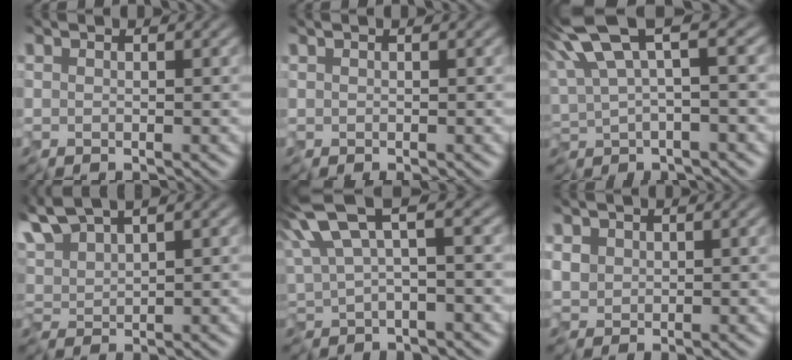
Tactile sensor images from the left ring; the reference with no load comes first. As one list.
[{"total": 0.8, "force": [0.3, 0.4, 0.6], "torque": [-0.008, 0.007, -0.004]}, {"total": 6.9, "force": [2.3, 2.3, 6.1], "torque": [-0.141, 0.014, 0.046]}, {"total": 4.4, "force": [3.2, 1.2, 2.8], "torque": [-0.078, 0.018, 0.062]}, {"total": 6.1, "force": [2.1, 2.1, 5.4], "torque": [-0.129, 0.011, 0.039]}, {"total": 1.5, "force": [0.1, 1.3, 0.7], "torque": [-0.034, -0.003, 0.014]}]